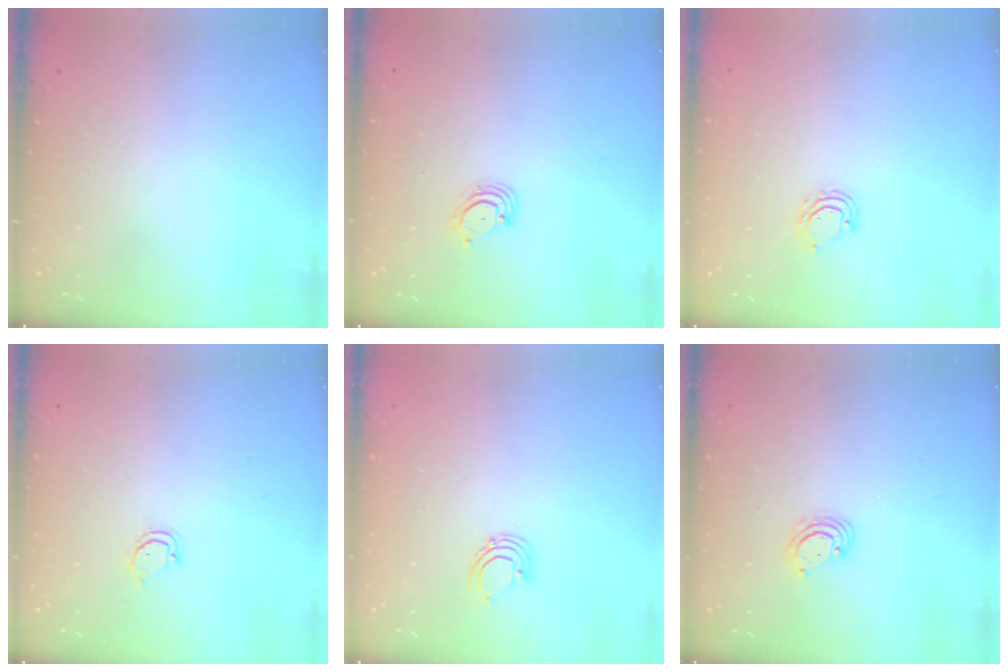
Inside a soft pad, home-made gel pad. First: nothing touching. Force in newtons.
{"total": 2.9, "press": 2.9, "slide": 0.4}
{"total": 5.2, "press": 5.2, "slide": 0.4}
{"total": 3.6, "press": 3.6, "slide": 0.2}
{"total": 3.5, "press": 3.5, "slide": 0.2}
{"total": 3.2, "press": 3.2, "slide": 0.3}